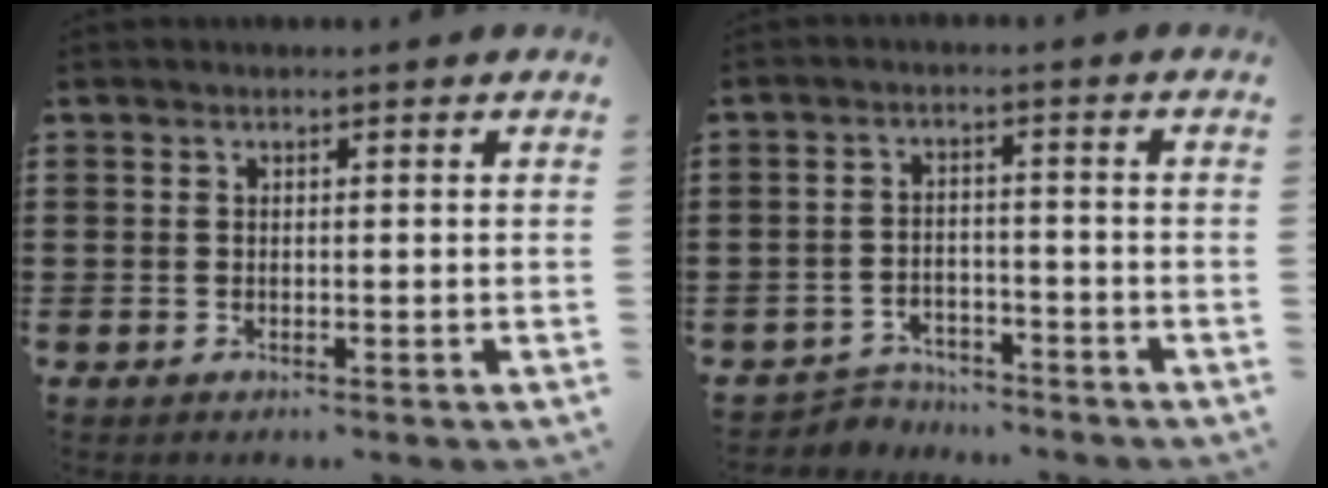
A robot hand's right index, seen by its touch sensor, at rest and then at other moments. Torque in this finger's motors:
{"motor_torque": [-0.73, 1.40, -0.02, -0.02]}